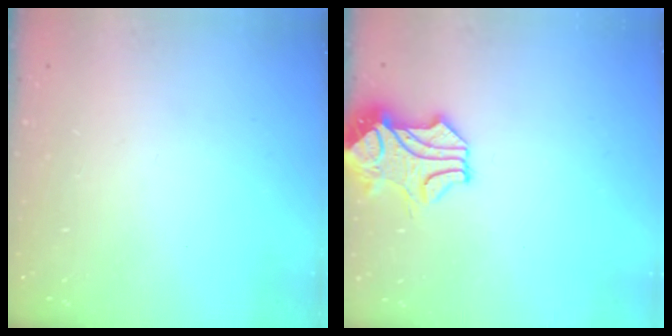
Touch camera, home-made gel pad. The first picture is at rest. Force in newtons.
{"total": 0.8, "press": 0.3, "slide": 0.7}